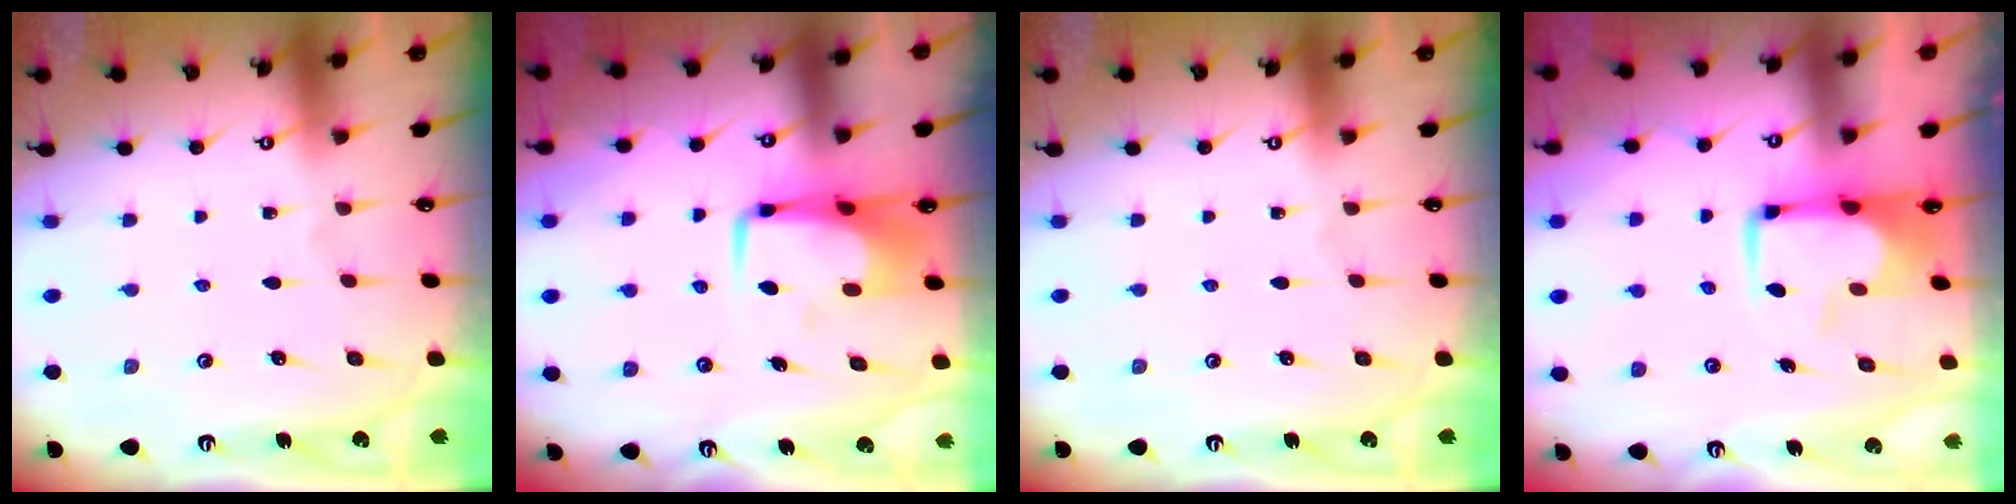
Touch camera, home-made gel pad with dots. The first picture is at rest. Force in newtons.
{"total": 7.6, "press": 7.5, "slide": 1.0}
{"total": 0.0}
{"total": 0.6, "press": 0.3, "slide": 0.5}